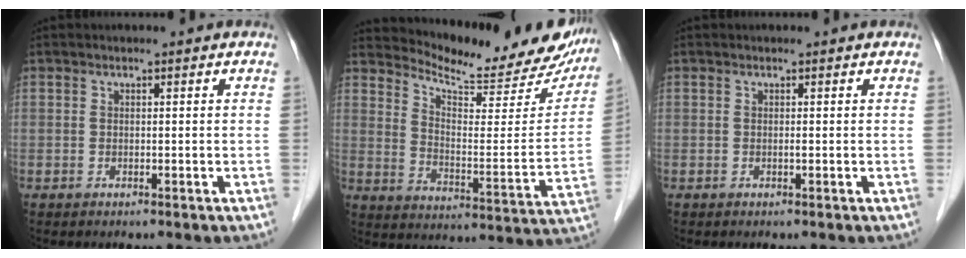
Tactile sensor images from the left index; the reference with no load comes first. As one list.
[{"total": 20.1, "force": [18.9, 3.5, 6.0], "torque": [-0.086, -0.067, 0.243]}, {"total": 0.0}]